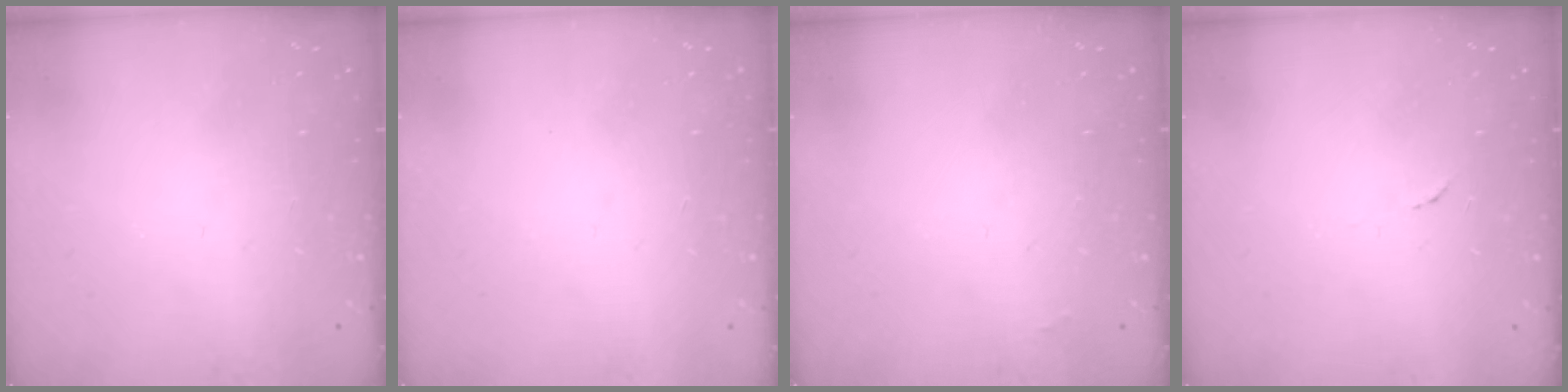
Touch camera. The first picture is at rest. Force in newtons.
{"total": 1.5, "press": 1.5, "slide": 0.1}
{"total": 1.3, "press": 1.3, "slide": 0.2}
{"total": 3.3, "press": 3.3, "slide": 0.2}